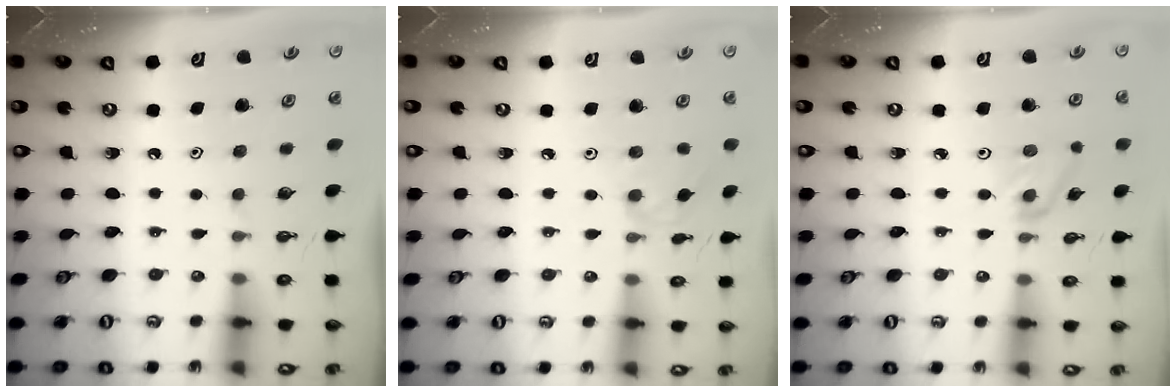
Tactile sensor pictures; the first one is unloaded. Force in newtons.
{"total": 2.0, "press": 1.9, "slide": 0.5}
{"total": 2.6, "press": 2.6, "slide": 0.4}